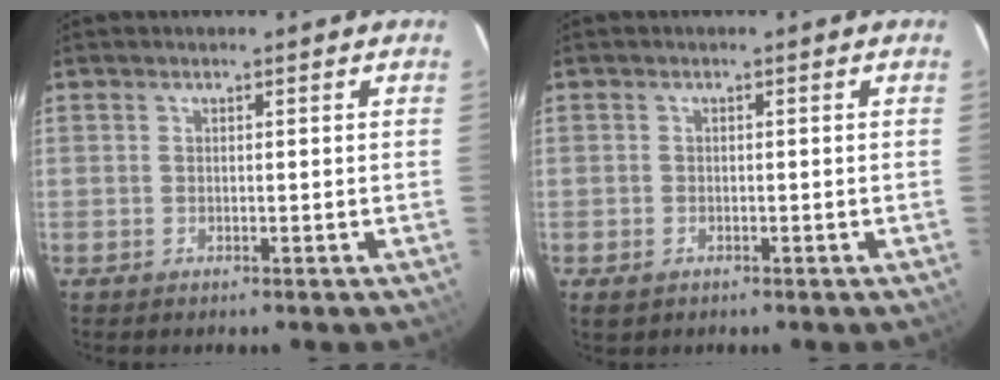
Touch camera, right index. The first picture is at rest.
{"total": 2.0, "force": [-1.0, 1.5, 0.8], "torque": [-0.016, -0.003, -0.015]}